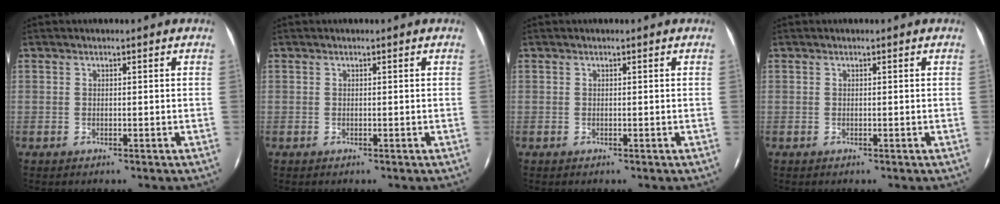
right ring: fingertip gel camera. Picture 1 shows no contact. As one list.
[{"total": 0.0}, {"total": 0.0}, {"total": 0.0}]